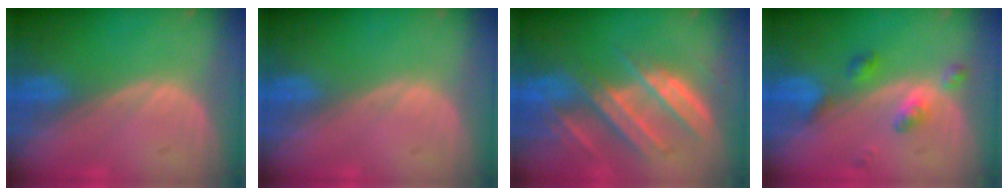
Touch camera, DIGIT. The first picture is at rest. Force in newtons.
{"total": 0.0}
{"total": 9.0, "press": 8.2, "slide": 3.6}
{"total": 4.2, "press": 4.2, "slide": 0.2}